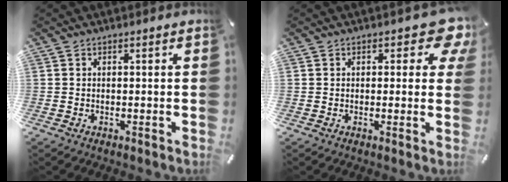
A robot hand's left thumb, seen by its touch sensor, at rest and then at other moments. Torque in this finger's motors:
{"motor_torque": [0.58, 0.49, 0.39, -0.15, 0.08]}